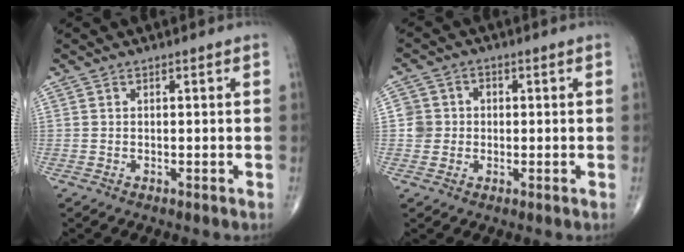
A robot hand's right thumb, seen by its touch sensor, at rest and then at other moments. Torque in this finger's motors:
{"motor_torque": [0.45, 0.65, 0.32, 0.16, -0.02]}